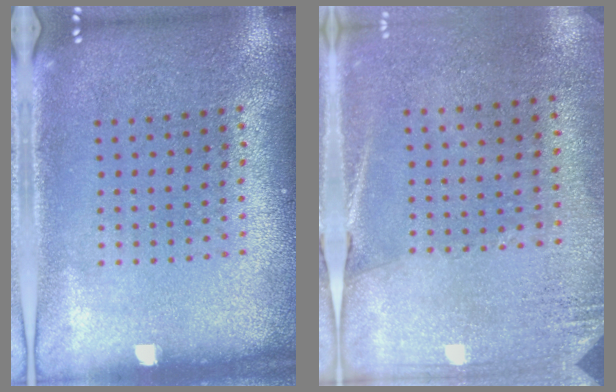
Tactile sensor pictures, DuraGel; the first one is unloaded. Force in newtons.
{"total": 2.6, "press": 2.3, "slide": 1.1}